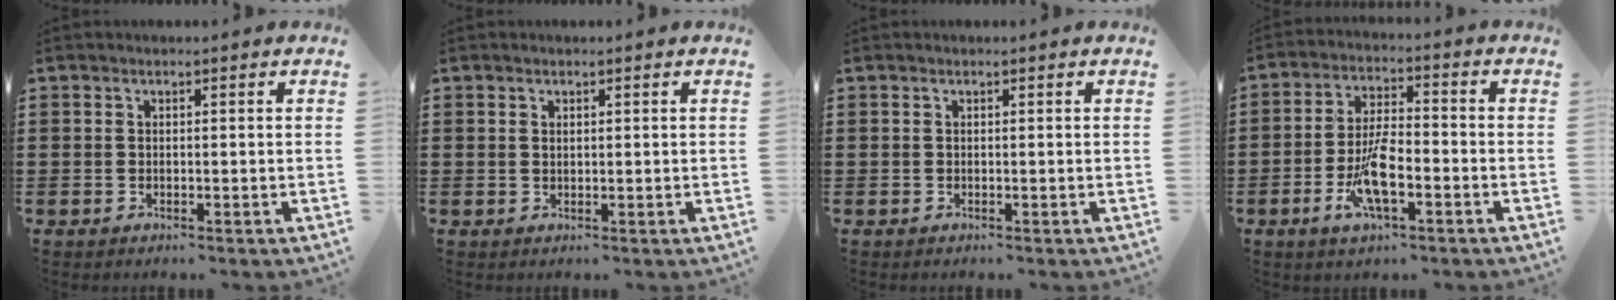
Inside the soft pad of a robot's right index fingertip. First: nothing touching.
{"total": 0.6, "force": [0.3, 0.4, 0.4], "torque": [-0.008, 0.002, 0.005]}
{"total": 0.0}
{"total": 8.3, "force": [-3.0, 2.8, 7.2], "torque": [-0.156, -0.008, -0.059]}